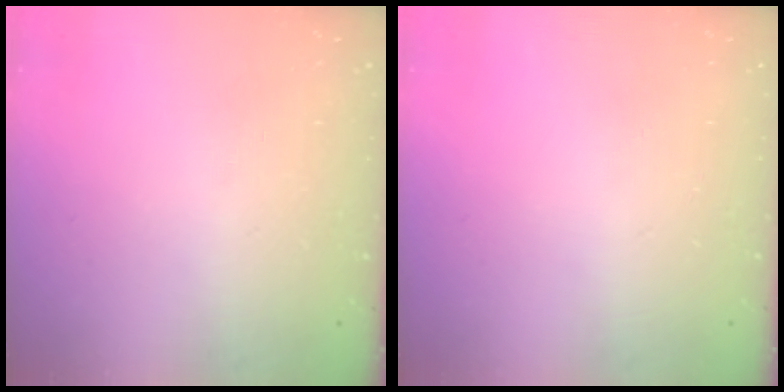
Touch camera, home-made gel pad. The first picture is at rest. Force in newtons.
{"total": 0.0}